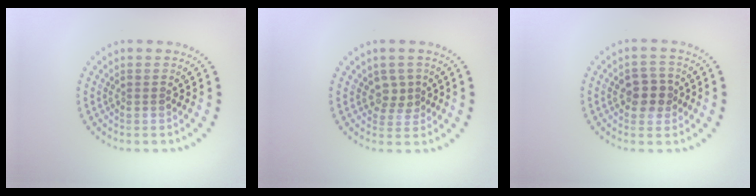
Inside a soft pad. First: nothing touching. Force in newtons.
{"total": 1.9, "press": 1.5, "slide": 1.2}
{"total": 2.9, "press": 2.8, "slide": 0.8}